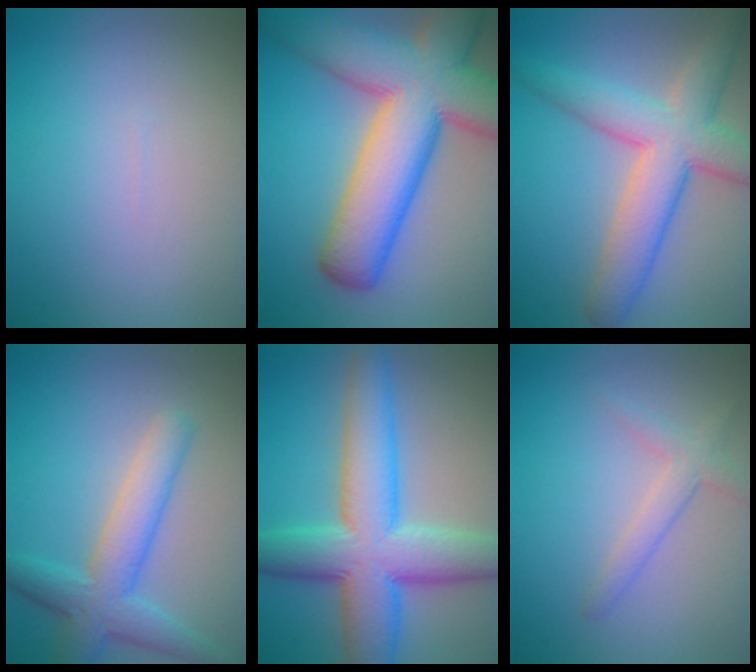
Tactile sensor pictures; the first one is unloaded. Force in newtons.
{"total": 13.5, "press": 13.5, "slide": 0.6}
{"total": 7.2, "press": 7.2, "slide": 0.4}
{"total": 5.1, "press": 5.1, "slide": 0.1}
{"total": 9.7, "press": 9.7, "slide": 0.4}
{"total": 2.0, "press": 2.0, "slide": 0.1}